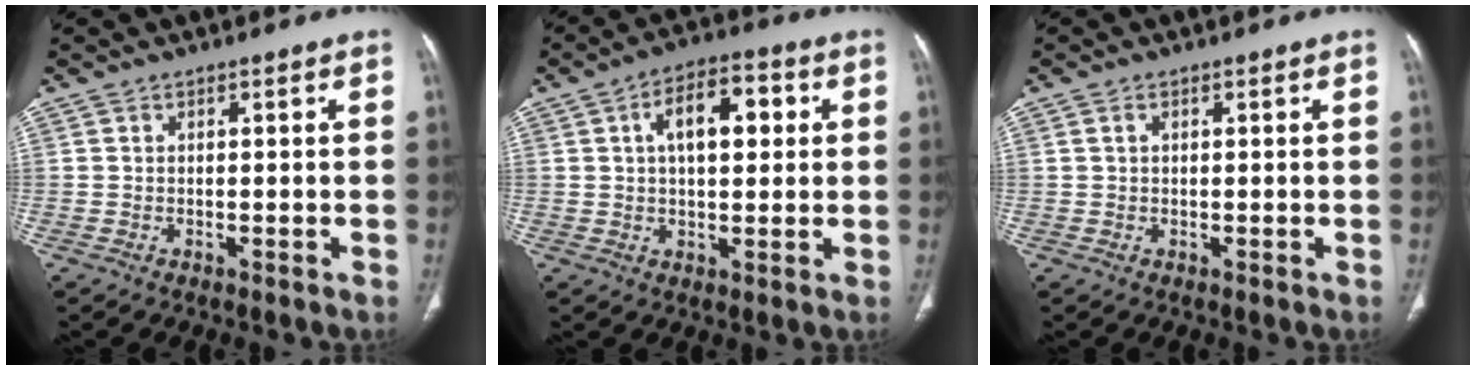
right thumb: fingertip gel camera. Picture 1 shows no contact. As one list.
[{"total": 10.4, "force": [2.4, 5.4, 8.5], "torque": [-0.116, 0.017, 0.034]}, {"total": 0.9, "force": [0.3, 0.6, 0.6], "torque": [-0.013, 0.003, 0.007]}]